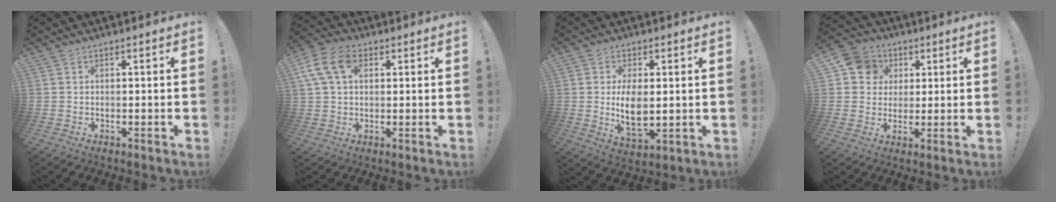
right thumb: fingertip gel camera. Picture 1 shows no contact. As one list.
[{"total": 11.0, "force": [3.8, 7.1, 7.5], "torque": [-0.141, 0.004, 0.074]}, {"total": 8.8, "force": [0.7, 4.7, 7.4], "torque": [-0.120, -0.023, 0.009]}, {"total": 9.9, "force": [3.1, 9.0, 2.8], "torque": [-0.031, -0.009, 0.063]}]